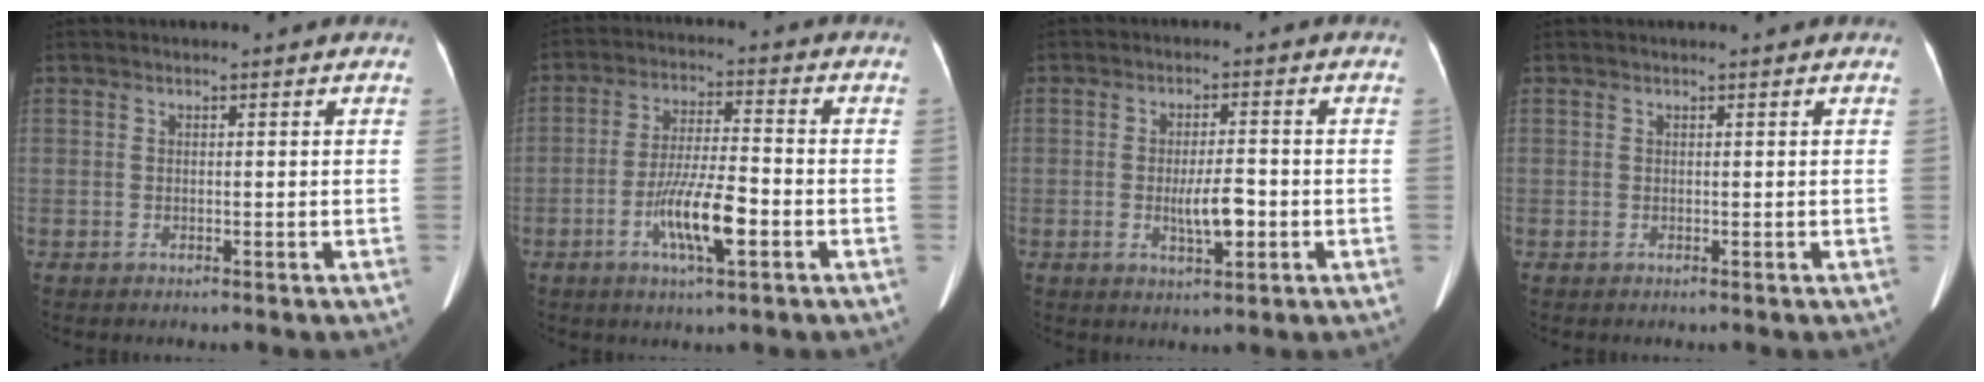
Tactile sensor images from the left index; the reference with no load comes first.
{"total": 9.0, "force": [-3.6, 1.4, 8.2], "torque": [-0.155, -0.006, -0.067]}
{"total": 4.9, "force": [-1.3, 1.3, 4.5], "torque": [-0.081, -0.004, -0.020]}
{"total": 0.7, "force": [0.7, 0.0, 0.2], "torque": [-0.002, 0.013, 0.011]}